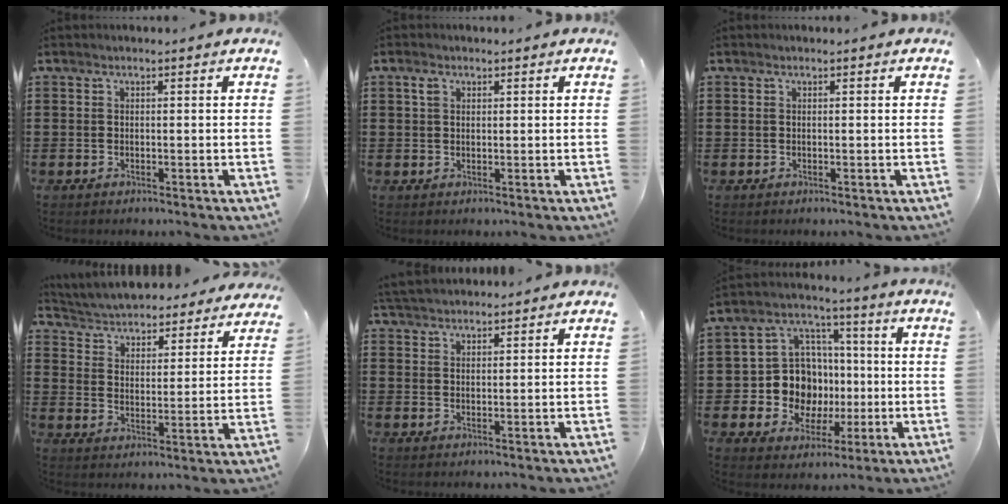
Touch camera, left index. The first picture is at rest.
{"total": 1.7, "force": [0.8, 1.0, 1.1], "torque": [-0.024, 0.007, 0.014]}
{"total": 0.0}
{"total": 4.2, "force": [4.1, 0.2, 0.0], "torque": [-0.023, -0.034, 0.066]}
{"total": 2.9, "force": [2.8, 0.5, 0.6], "torque": [-0.020, -0.001, 0.054]}
{"total": 10.6, "force": [-0.5, 10.1, 3.4], "torque": [-0.111, 0.004, 0.000]}